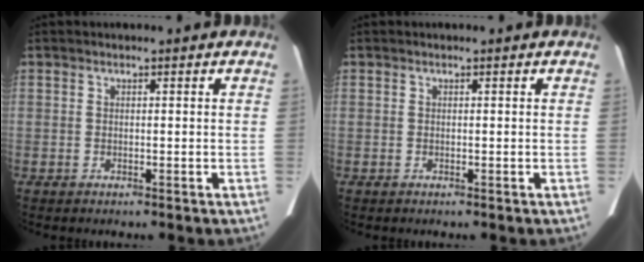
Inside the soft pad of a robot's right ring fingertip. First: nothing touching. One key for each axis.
{"total": 0.0}